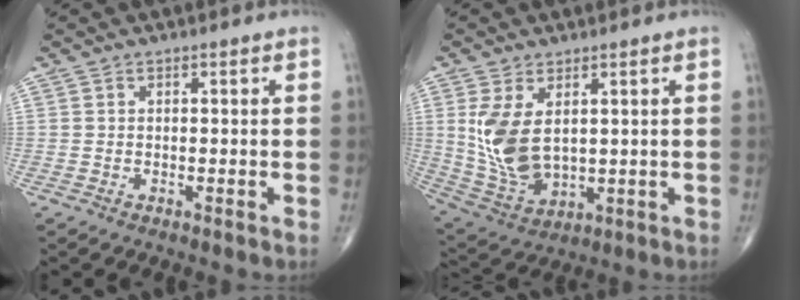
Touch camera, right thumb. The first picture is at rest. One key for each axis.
{"total": 11.2, "fx": 2.3, "fy": 6.5, "fz": 8.9, "tx": -0.173, "ty": -0.018, "tz": 0.063}